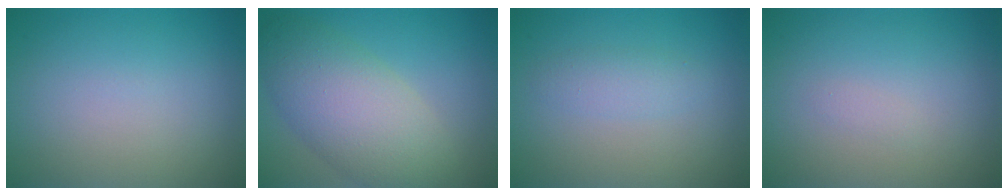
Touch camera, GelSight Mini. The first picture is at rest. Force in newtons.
{"total": 7.6, "press": 7.6, "slide": 0.1}
{"total": 1.6, "press": 1.6, "slide": 0.1}
{"total": 0.5, "press": 0.5, "slide": 0.0}